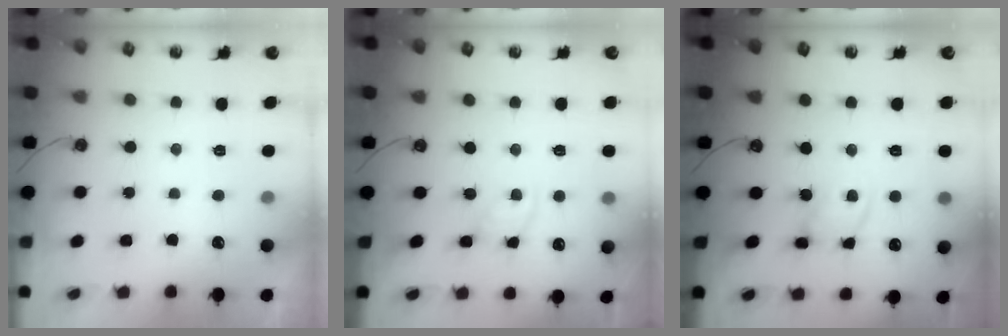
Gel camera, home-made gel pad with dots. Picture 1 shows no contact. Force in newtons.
{"total": 2.9, "press": 2.9, "slide": 0.1}
{"total": 9.2, "press": 9.2, "slide": 0.6}